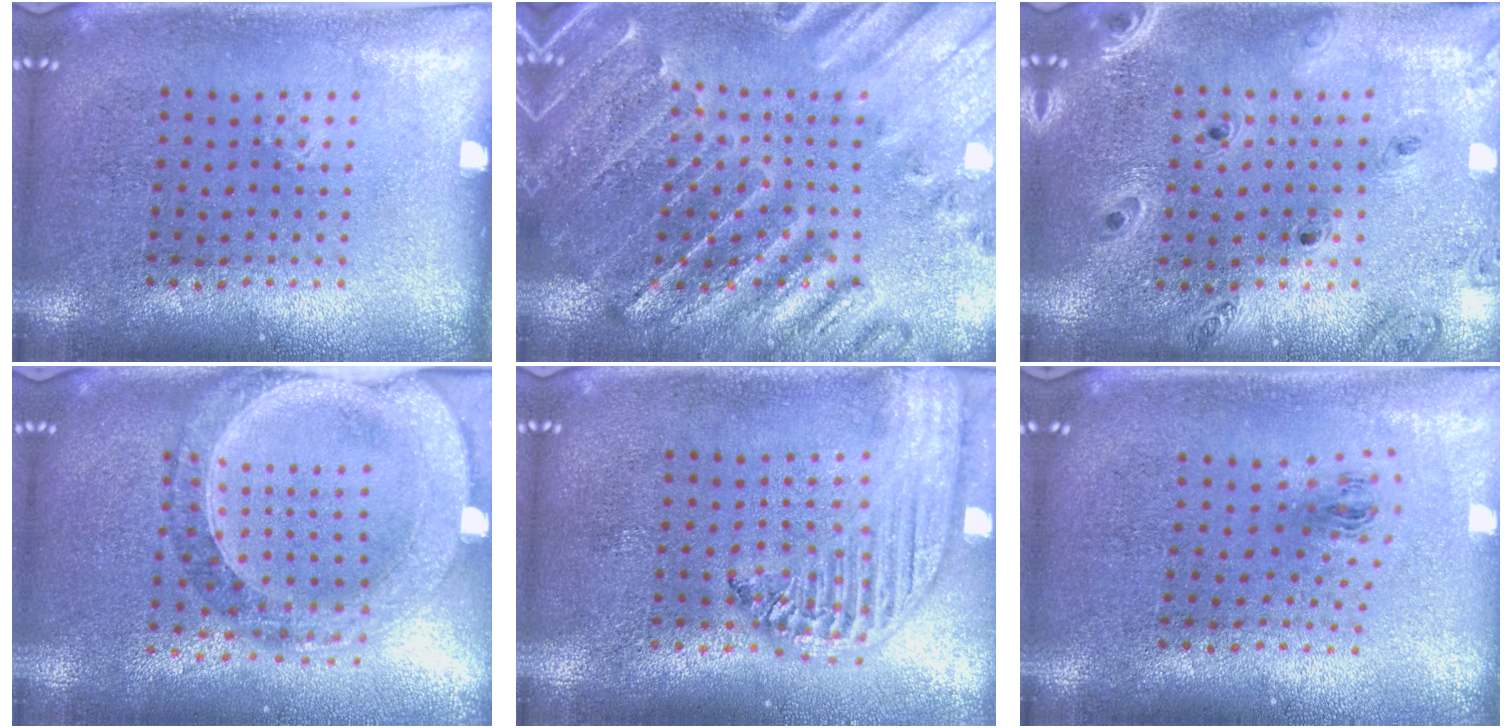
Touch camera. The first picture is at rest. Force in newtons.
{"total": 1.8, "press": 1.8, "slide": 0.3}
{"total": 1.3, "press": 1.3, "slide": 0.1}
{"total": 1.5, "press": 1.4, "slide": 0.5}
{"total": 2.4, "press": 2.1, "slide": 1.2}
{"total": 1.0, "press": 0.4, "slide": 0.9}